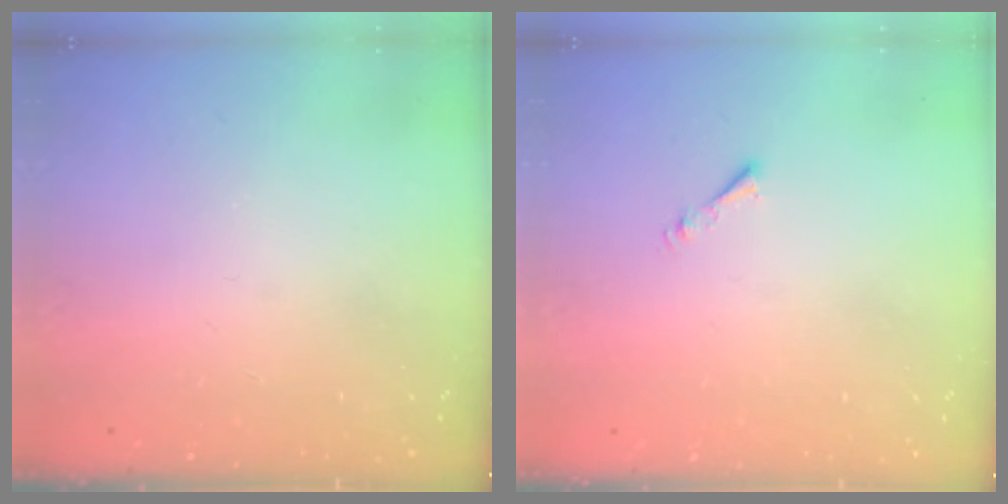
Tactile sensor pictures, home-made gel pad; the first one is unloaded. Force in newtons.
{"total": 0.8, "press": 0.7, "slide": 0.3}